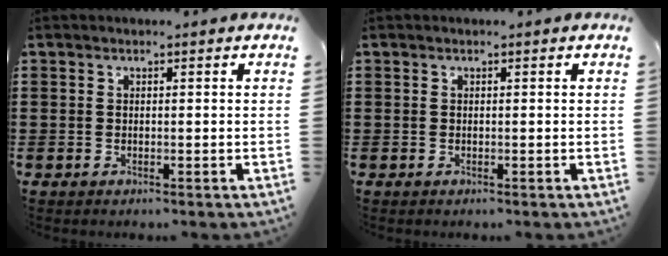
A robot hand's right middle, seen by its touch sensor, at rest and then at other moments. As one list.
[{"total": 0.0}]